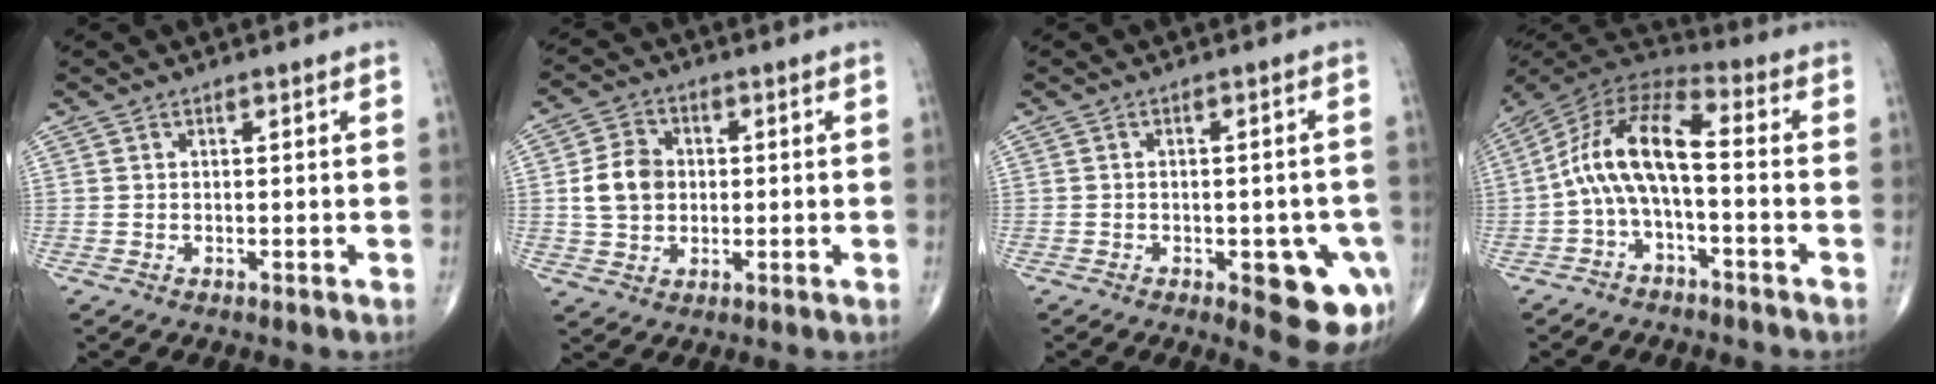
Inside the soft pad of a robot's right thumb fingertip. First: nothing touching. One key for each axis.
{"total": 8.0, "fx": 0.4, "fy": 6.4, "fz": 4.7, "tx": -0.068, "ty": 0.008, "tz": 0.006}
{"total": 11.7, "fx": -4.4, "fy": 4.9, "fz": 9.7, "tx": -0.088, "ty": 0.007, "tz": -0.045}
{"total": 12.5, "fx": -2.0, "fy": 5.2, "fz": 11.2, "tx": -0.210, "ty": 0.064, "tz": -0.050}